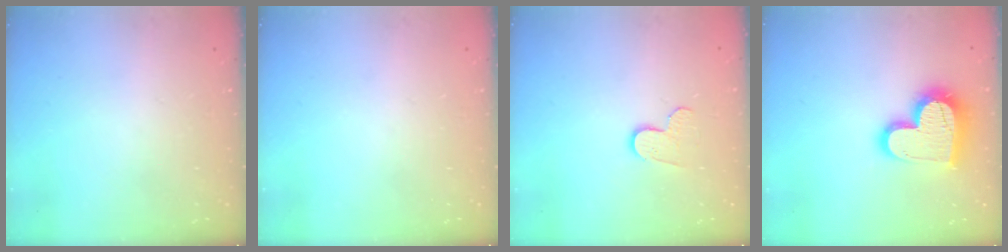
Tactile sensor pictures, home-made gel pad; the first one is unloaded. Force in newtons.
{"total": 0.0}
{"total": 6.3, "press": 6.3, "slide": 0.5}
{"total": 17.7, "press": 17.7, "slide": 1.3}